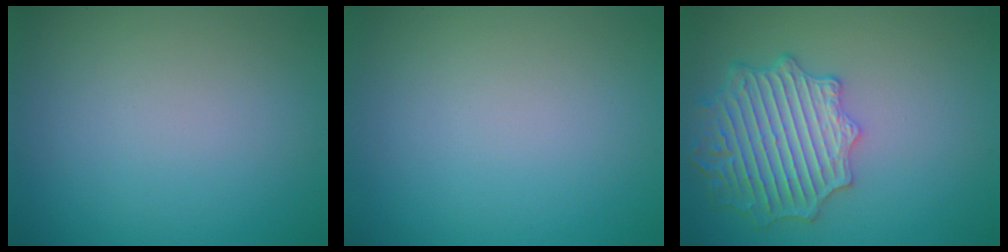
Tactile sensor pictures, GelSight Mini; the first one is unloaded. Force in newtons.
{"total": 0.0}
{"total": 5.7, "press": 5.3, "slide": 2.1}